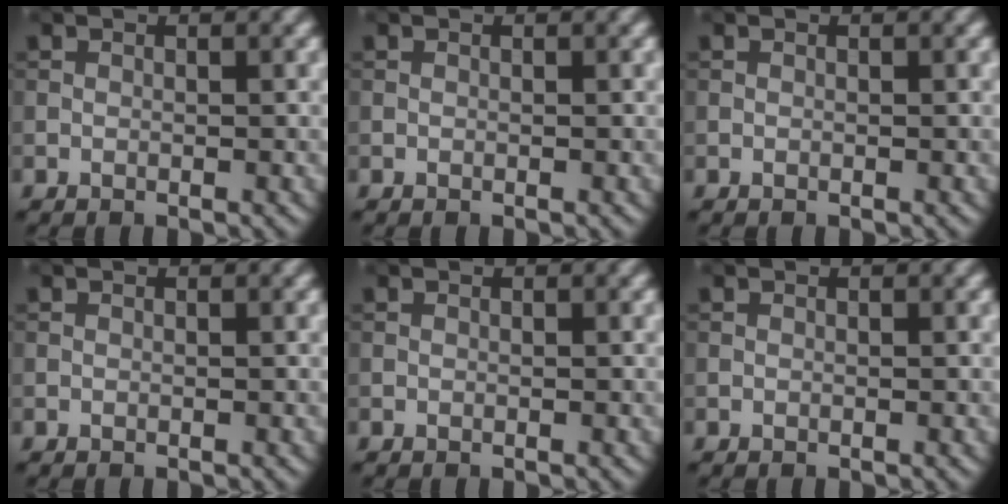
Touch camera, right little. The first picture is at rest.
{"total": 0.0}
{"total": 0.0}
{"total": 0.0}
{"total": 0.0}
{"total": 0.0}